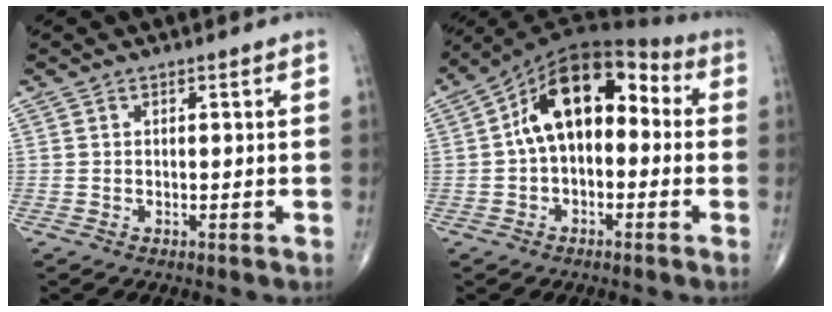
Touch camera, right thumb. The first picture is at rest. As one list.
[{"total": 14.2, "force": [0.8, 8.7, 11.2], "torque": [-0.153, 0.050, -0.003]}]